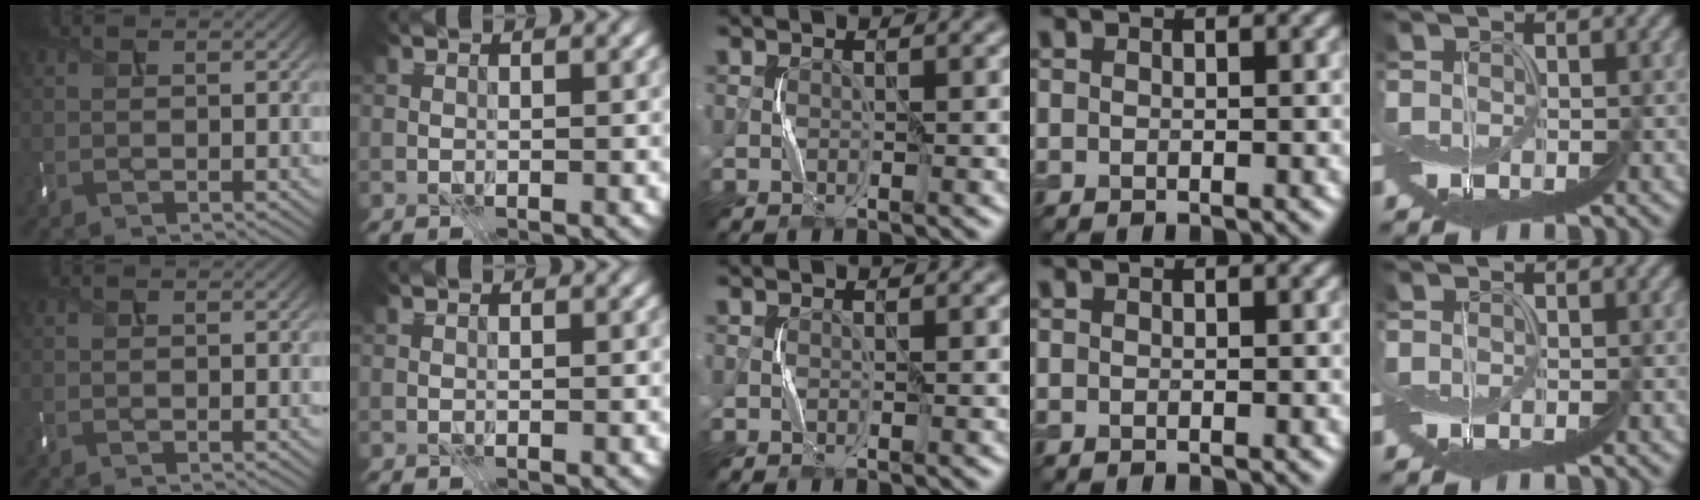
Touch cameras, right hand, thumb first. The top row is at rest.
{}